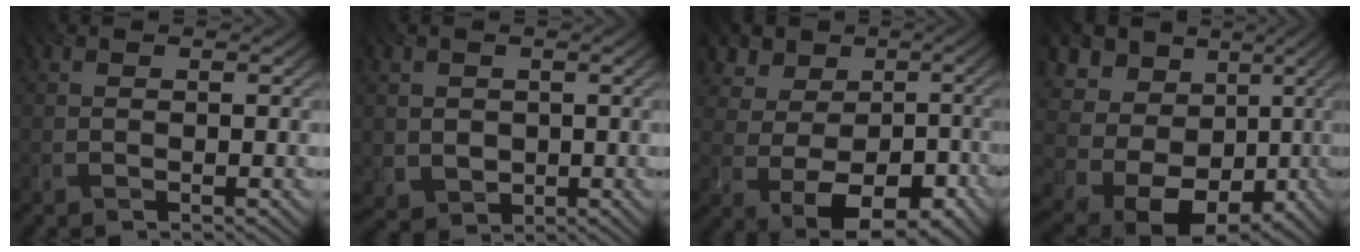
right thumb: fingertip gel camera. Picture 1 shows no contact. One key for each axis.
{"total": 3.3, "fx": 0.0, "fy": 3.1, "fz": 1.2, "tx": -0.054, "ty": -0.005, "tz": 0.007}
{"total": 8.1, "fx": -0.6, "fy": 6.7, "fz": 4.6, "tx": -0.077, "ty": -0.018, "tz": -0.009}
{"total": 17.3, "fx": -1.4, "fy": 14.4, "fz": 9.4, "tx": -0.217, "ty": -0.018, "tz": 0.001}